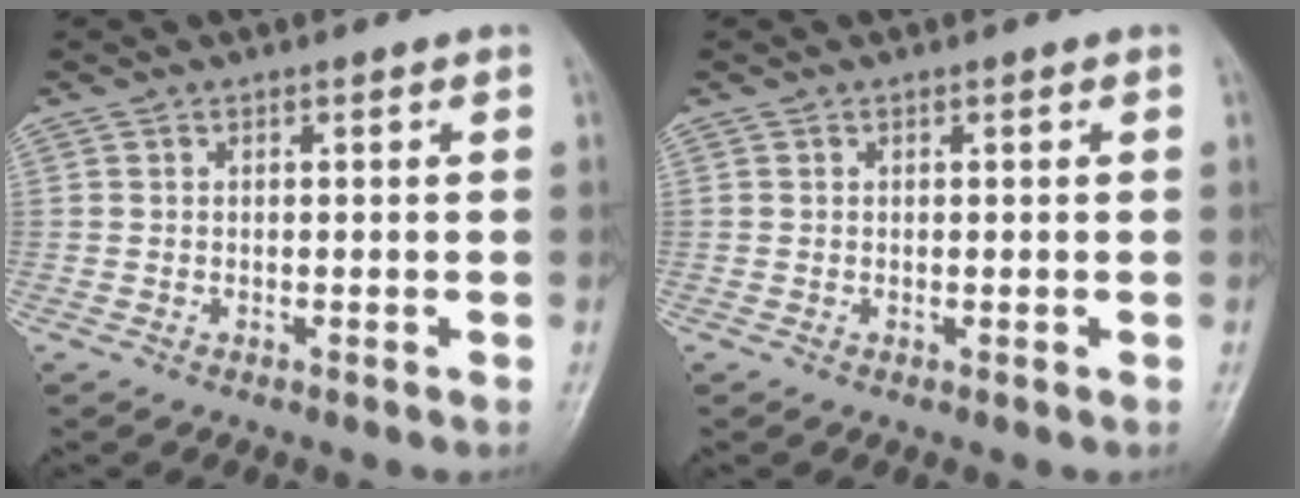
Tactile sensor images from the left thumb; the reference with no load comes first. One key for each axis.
{"total": 0.7, "fx": 0.2, "fy": 0.3, "fz": 0.7, "tx": -0.010, "ty": -0.001, "tz": 0.005}